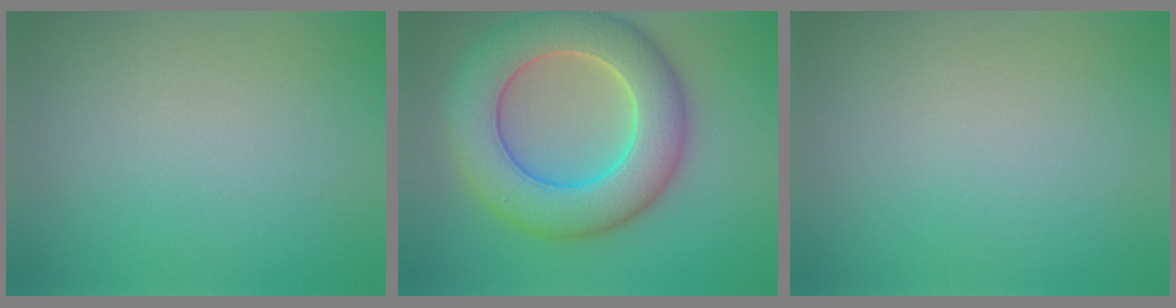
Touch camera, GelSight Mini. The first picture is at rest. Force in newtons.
{"total": 10.2, "press": 10.1, "slide": 0.6}
{"total": 0.0}